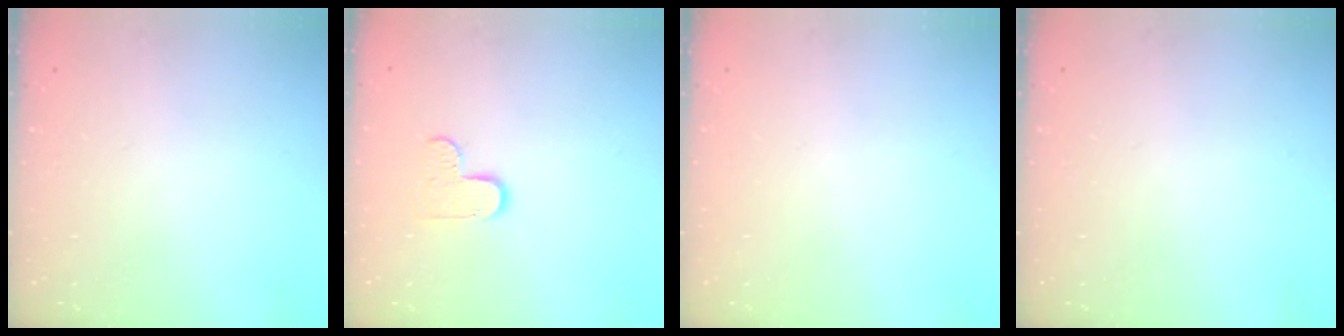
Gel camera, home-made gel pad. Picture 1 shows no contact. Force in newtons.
{"total": 6.2, "press": 6.2, "slide": 0.3}
{"total": 0.0}
{"total": 0.0}